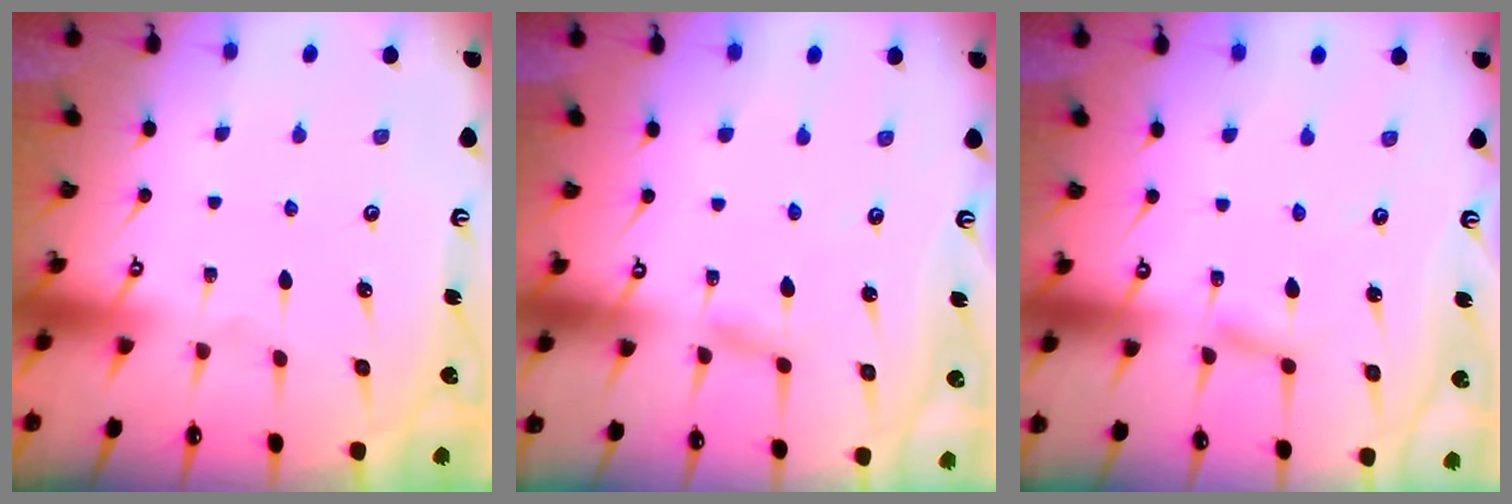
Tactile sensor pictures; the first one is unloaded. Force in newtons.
{"total": 2.4, "press": 2.4, "slide": 0.3}
{"total": 1.4, "press": 1.4, "slide": 0.2}